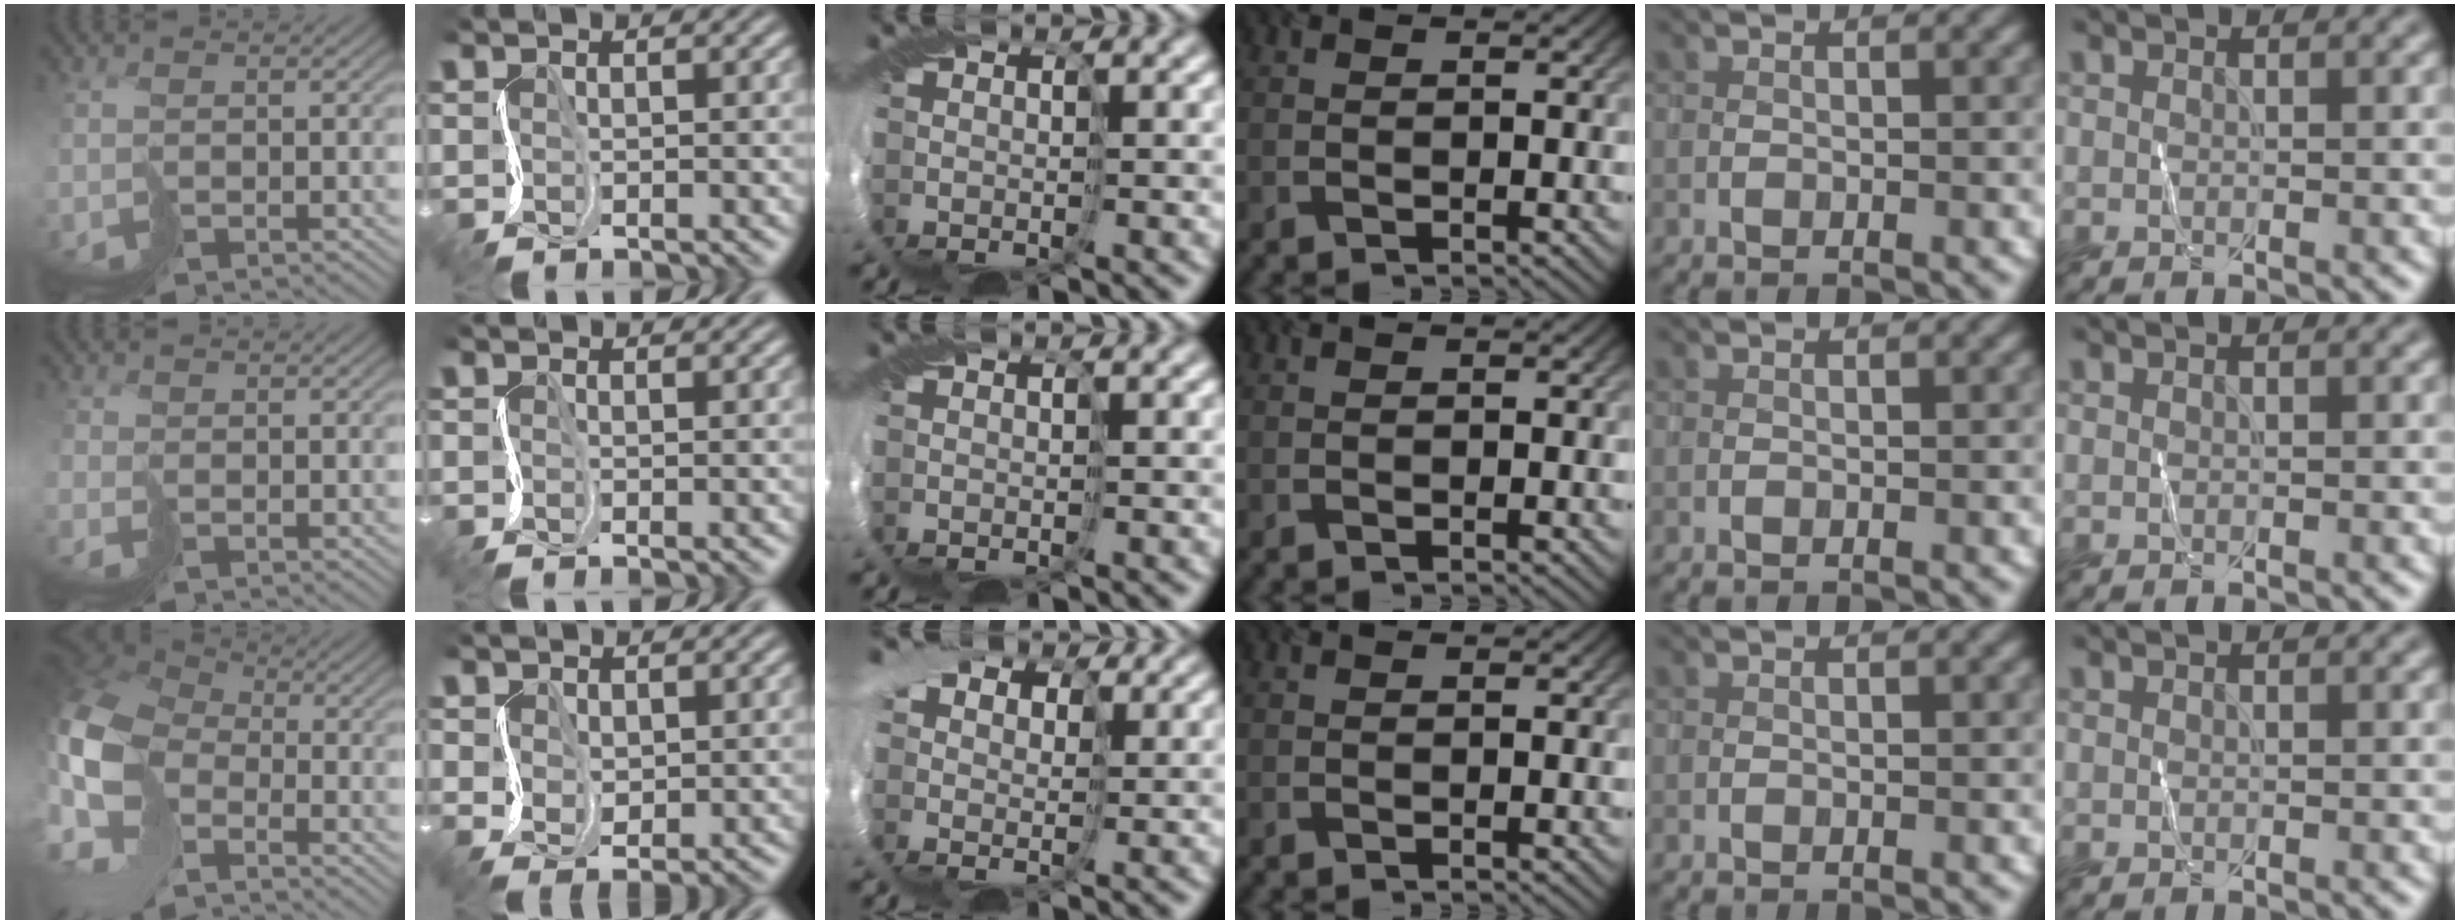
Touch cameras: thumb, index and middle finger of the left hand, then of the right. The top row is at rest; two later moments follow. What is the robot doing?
{"motion": "cut", "object": "paper"}